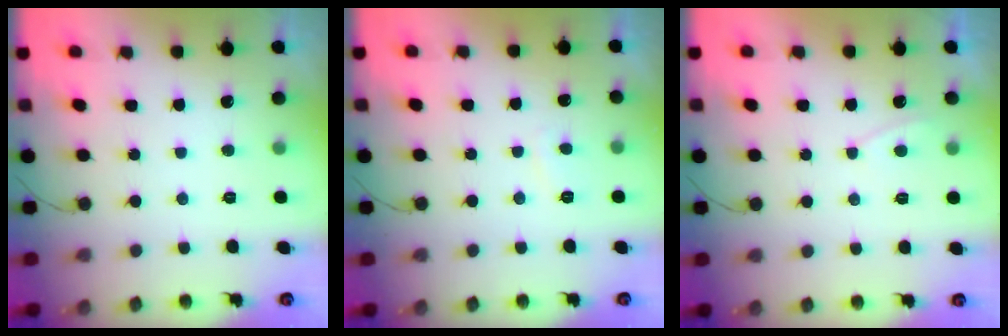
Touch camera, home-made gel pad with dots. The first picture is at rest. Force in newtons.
{"total": 1.8, "press": 1.7, "slide": 0.6}
{"total": 2.0, "press": 2.0, "slide": 0.3}